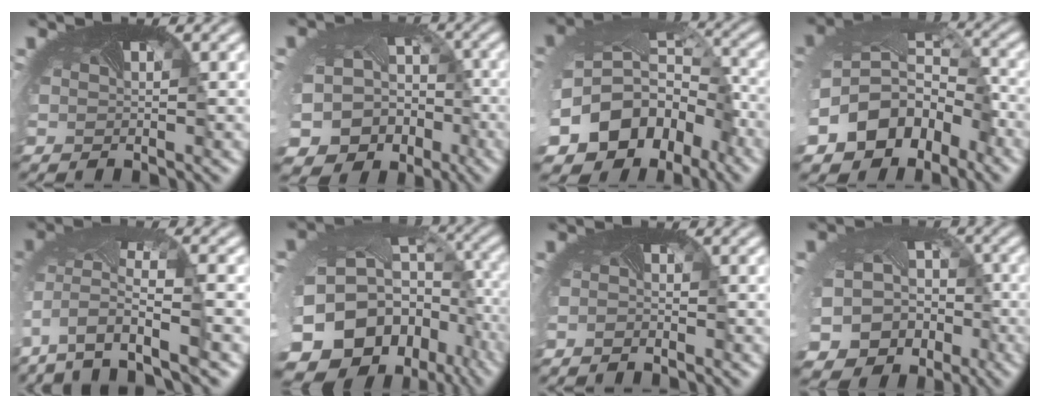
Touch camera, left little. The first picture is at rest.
{"total": 14.9, "force": [-7.9, 11.9, 4.2], "torque": [-0.097, -0.077, -0.103]}
{"total": 15.6, "force": [-8.3, 11.8, 6.0], "torque": [-0.144, -0.045, -0.117]}
{"total": 11.4, "force": [-5.8, 8.4, 5.0], "torque": [-0.116, -0.028, -0.097]}
{"total": 8.1, "force": [-3.5, 3.5, 6.4], "torque": [-0.155, -0.016, -0.059]}
{"total": 18.4, "force": [-9.7, 13.0, 8.5], "torque": [-0.197, -0.050, -0.100]}
{"total": 0.8, "force": [-0.8, -0.1, -0.2], "torque": [-0.014, -0.007, -0.018]}
{"total": 13.1, "force": [-6.9, 10.6, 3.7], "torque": [-0.083, -0.072, -0.093]}